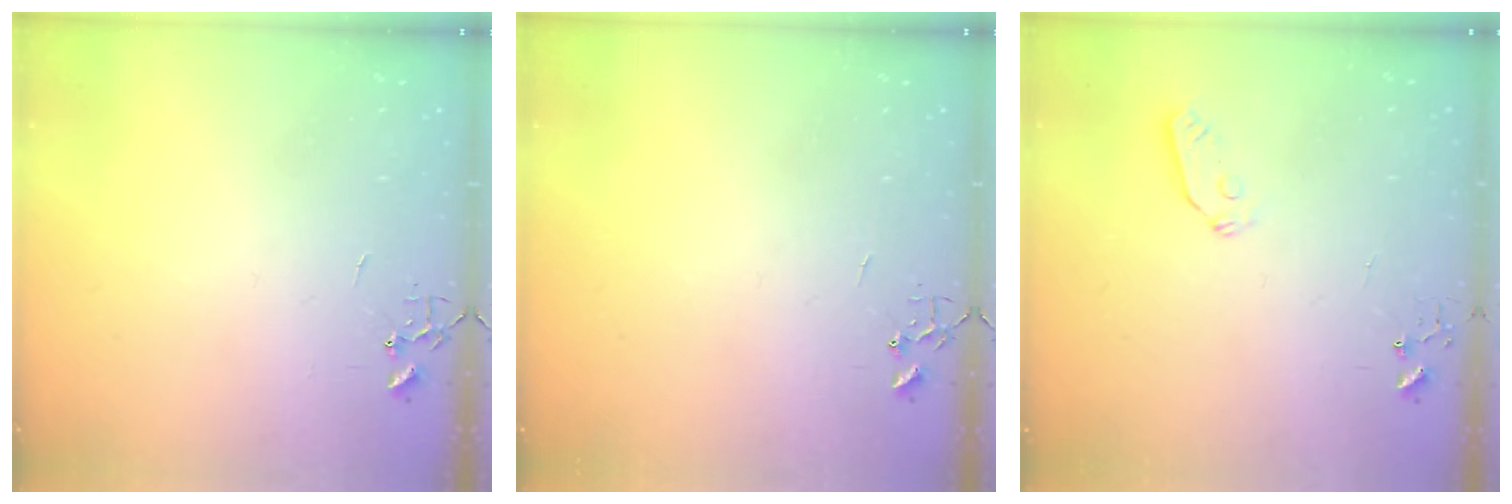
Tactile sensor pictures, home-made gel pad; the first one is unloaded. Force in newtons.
{"total": 0.0}
{"total": 3.8, "press": 3.8, "slide": 0.6}